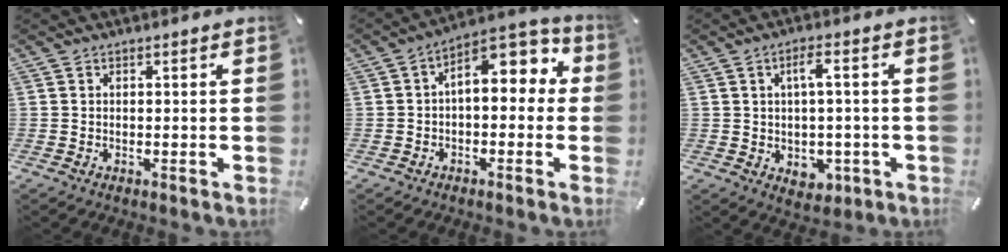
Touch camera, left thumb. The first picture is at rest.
{"total": 9.8, "force": [3.1, 5.4, 7.6], "torque": [-0.104, -0.029, 0.049]}
{"total": 6.0, "force": [0.0, 3.6, 4.8], "torque": [-0.074, 0.004, -0.003]}